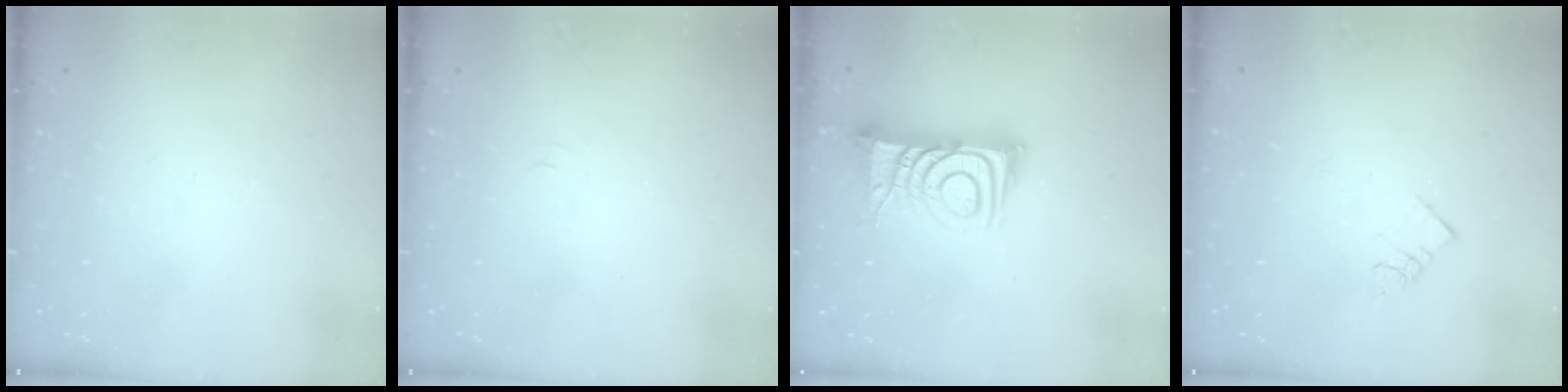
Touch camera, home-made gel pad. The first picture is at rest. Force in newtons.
{"total": 3.6, "press": 3.6, "slide": 0.3}
{"total": 13.1, "press": 13.0, "slide": 1.0}
{"total": 3.3, "press": 3.3, "slide": 0.4}